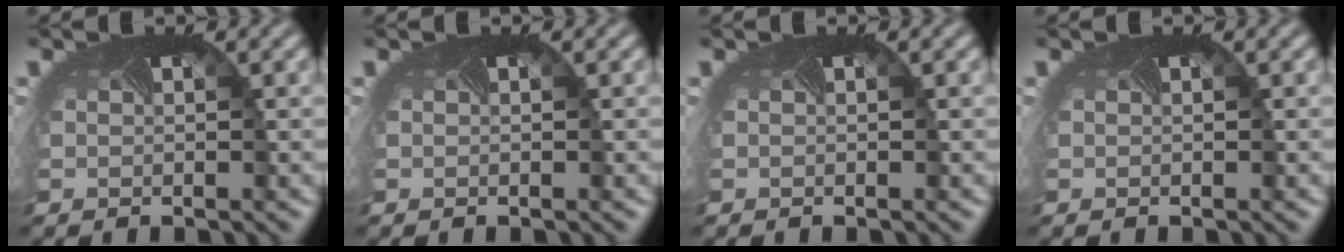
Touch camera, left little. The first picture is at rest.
{"total": 0.0}
{"total": 0.0}
{"total": 0.0}